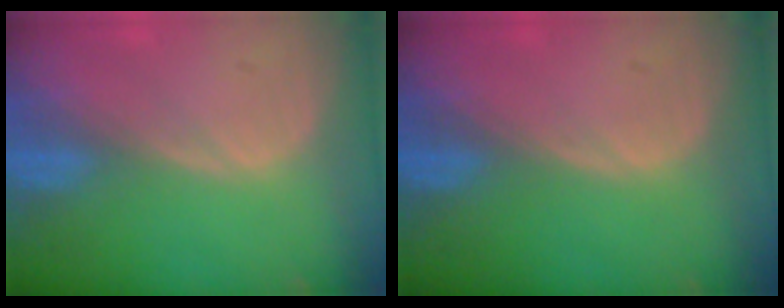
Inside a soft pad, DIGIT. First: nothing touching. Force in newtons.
{"total": 0.0}